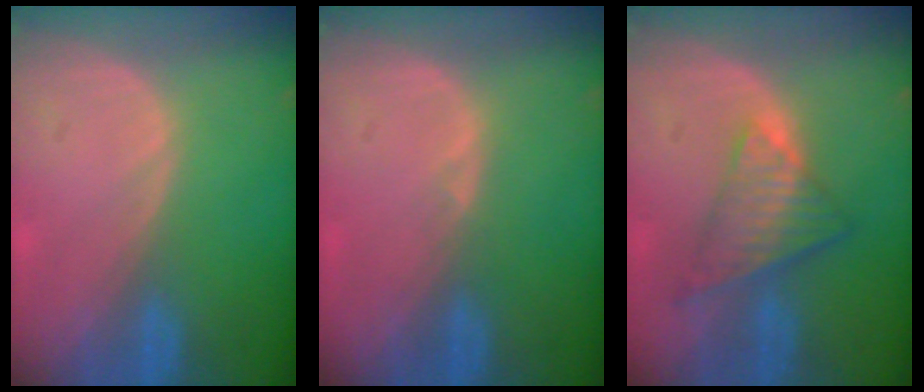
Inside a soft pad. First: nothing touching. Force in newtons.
{"total": 0.6, "press": 0.5, "slide": 0.3}
{"total": 7.5, "press": 6.2, "slide": 4.3}